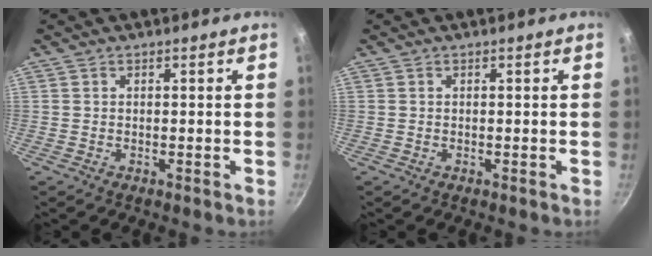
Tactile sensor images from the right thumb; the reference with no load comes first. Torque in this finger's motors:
{"motor_torque": [-0.08, 0.08, 0.03, 0.03, 0.00]}